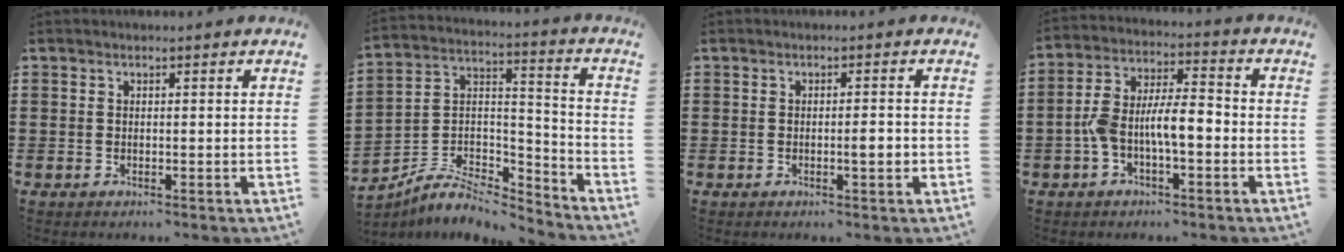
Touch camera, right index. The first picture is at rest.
{"total": 6.2, "force": [-5.1, 2.6, 2.3], "torque": [-0.050, 0.006, -0.101]}
{"total": 2.7, "force": [-0.5, 0.4, 2.6], "torque": [-0.044, -0.002, -0.009]}
{"total": 7.6, "force": [-2.3, 3.1, 6.6], "torque": [-0.141, 0.006, -0.049]}